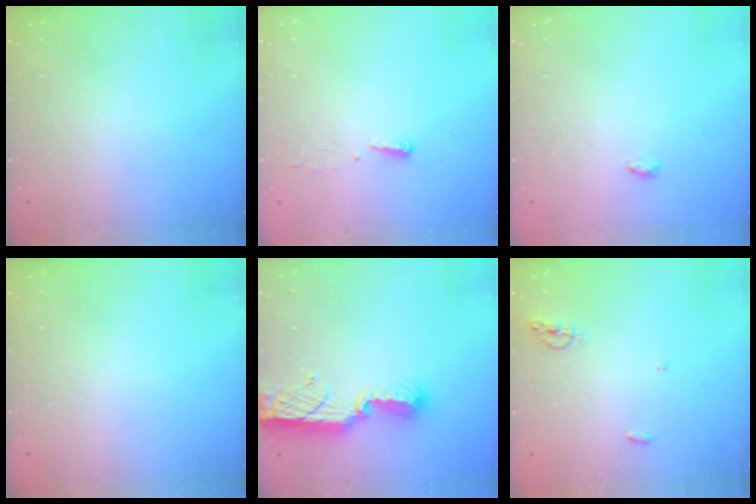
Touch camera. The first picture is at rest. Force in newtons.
{"total": 4.1, "press": 4.0, "slide": 1.0}
{"total": 6.4, "press": 3.3, "slide": 5.5}
{"total": 0.0}
{"total": 10.8, "press": 10.5, "slide": 2.5}
{"total": 5.2, "press": 5.2, "slide": 0.7}